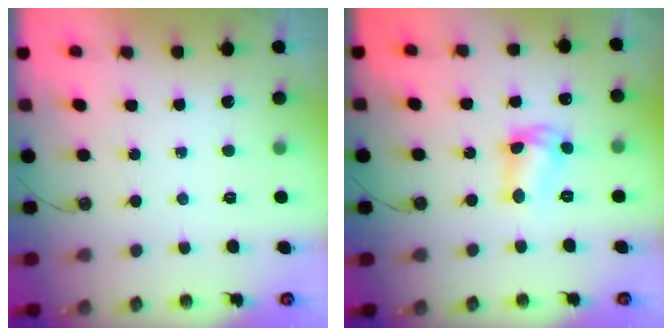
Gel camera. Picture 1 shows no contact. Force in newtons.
{"total": 8.8, "press": 8.7, "slide": 0.7}